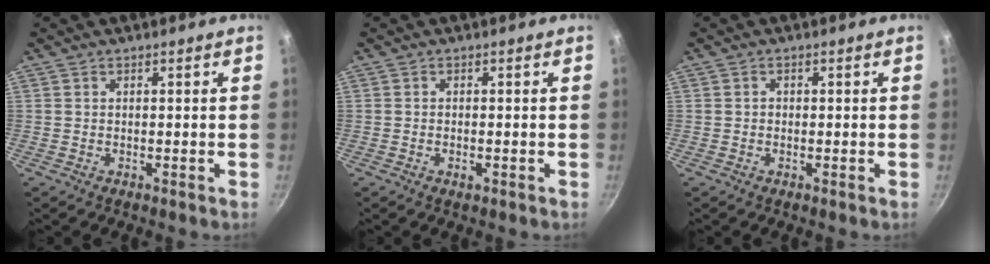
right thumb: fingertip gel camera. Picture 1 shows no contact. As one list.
[{"total": 1.1, "force": [-0.5, 0.5, 0.9], "torque": [-0.017, 0.001, -0.008]}, {"total": 0.6, "force": [0.0, 0.6, 0.3], "torque": [-0.002, 0.001, -0.001]}]